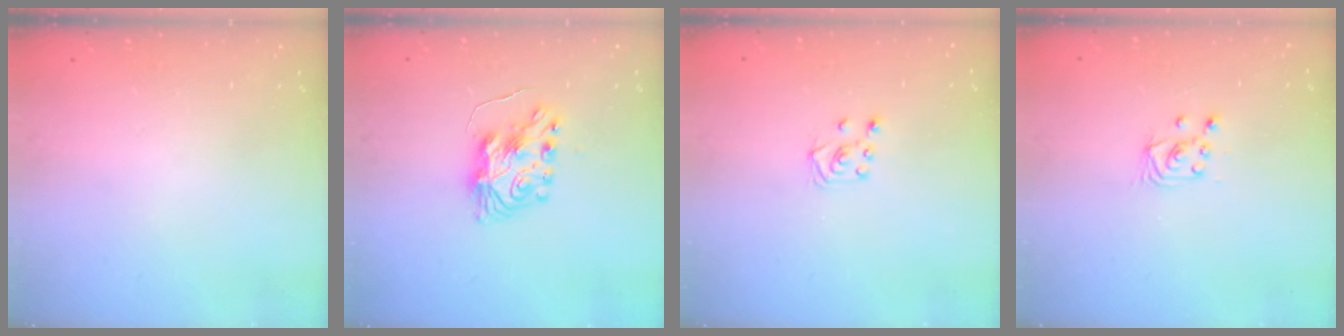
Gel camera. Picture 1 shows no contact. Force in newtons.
{"total": 8.8, "press": 8.8, "slide": 0.6}
{"total": 5.1, "press": 5.1, "slide": 0.5}
{"total": 3.0, "press": 3.0, "slide": 0.3}